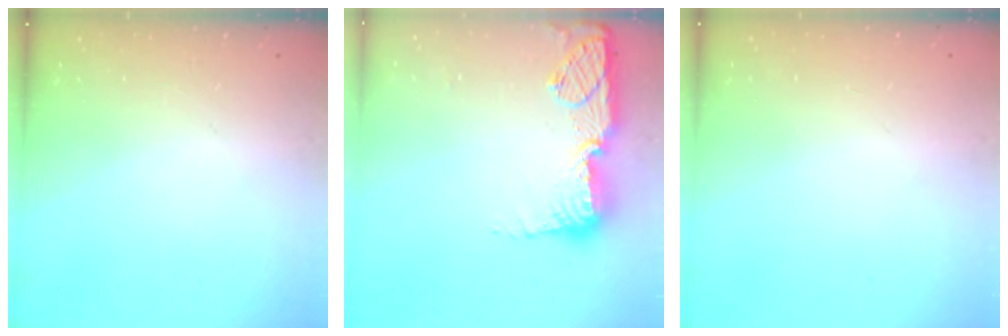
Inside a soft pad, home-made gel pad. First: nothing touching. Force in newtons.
{"total": 15.4, "press": 15.4, "slide": 1.2}
{"total": 0.9, "press": 0.9, "slide": 0.0}